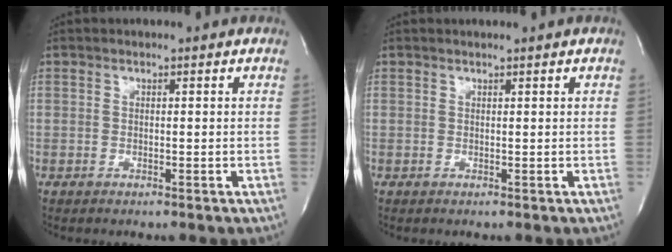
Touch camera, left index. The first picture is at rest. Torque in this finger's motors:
{"motor_torque": [0.39, -0.52, 0.13, 0.02]}